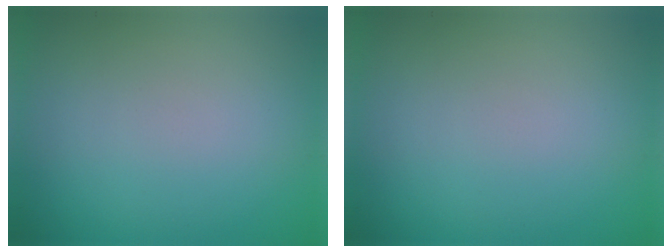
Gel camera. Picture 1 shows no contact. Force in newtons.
{"total": 0.0}